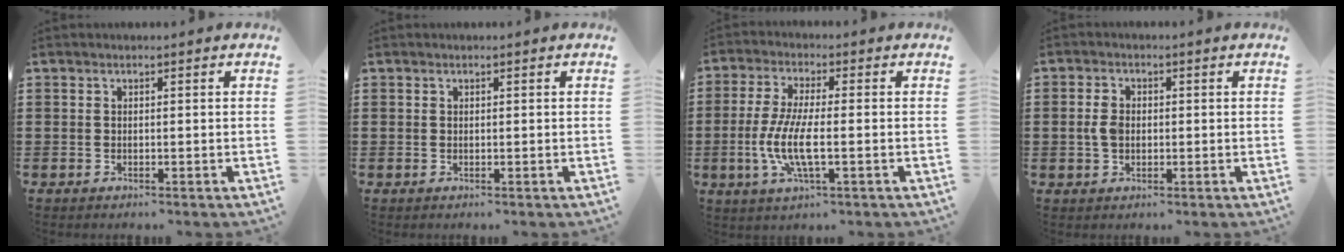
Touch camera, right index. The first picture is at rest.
{"total": 0.0}
{"total": 7.5, "force": [-1.9, 1.9, 7.0], "torque": [-0.162, -0.014, -0.045]}
{"total": 3.3, "force": [0.0, 2.2, 2.4], "torque": [-0.057, 0.005, -0.003]}